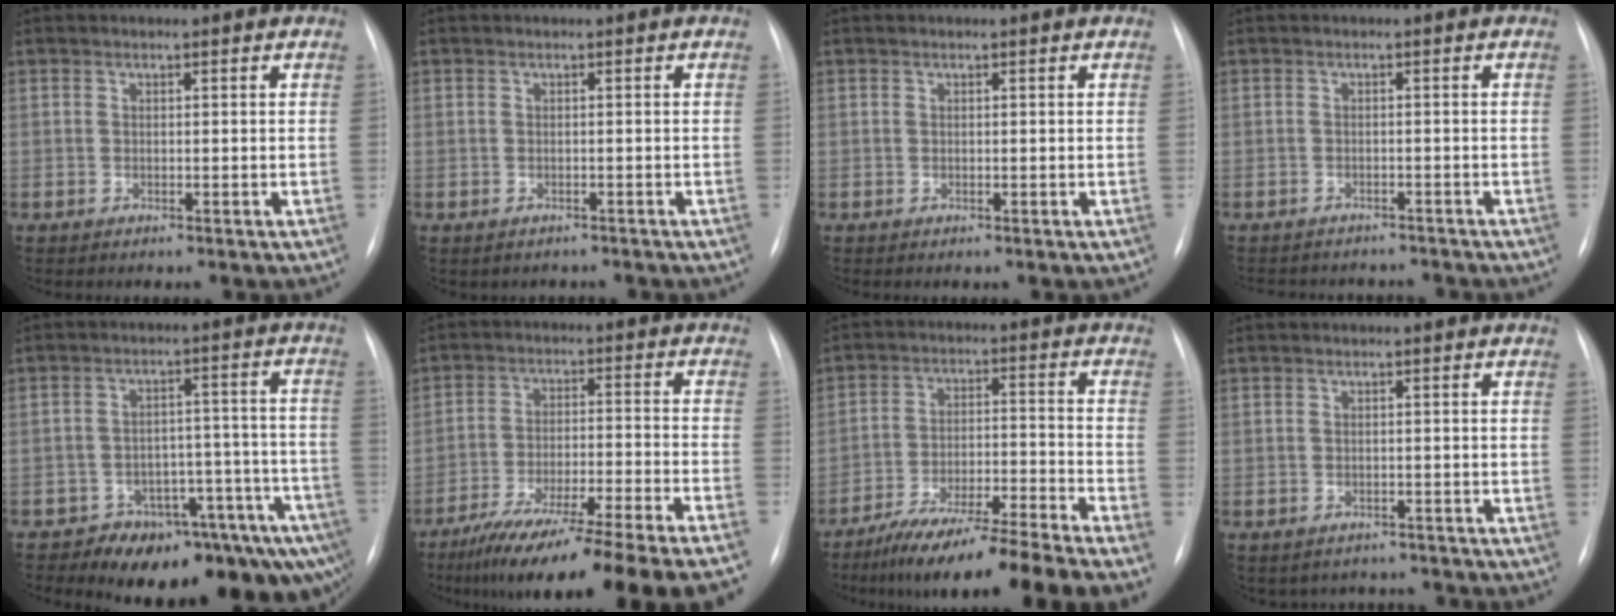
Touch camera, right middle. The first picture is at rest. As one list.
[{"total": 1.6, "force": [-1.3, 0.8, 0.2], "torque": [-0.007, 0.001, -0.014]}, {"total": 0.0}, {"total": 8.2, "force": [-7.7, 2.5, 1.6], "torque": [-0.024, 0.007, -0.089]}, {"total": 14.9, "force": [-11.0, 5.4, 8.5], "torque": [-0.022, 0.067, -0.132]}, {"total": 23.1, "force": [-18.6, -0.1, 13.8], "torque": [-0.153, -0.034, -0.282]}, {"total": 14.6, "force": [-11.4, -0.5, 9.0], "torque": [-0.141, -0.019, -0.191]}, {"total": 3.5, "force": [-3.1, 1.7, -0.1], "torque": [0.002, 0.013, -0.035]}]